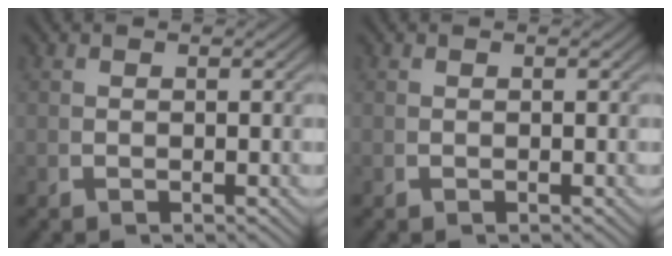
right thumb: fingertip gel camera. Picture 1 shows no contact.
{"total": 0.0}